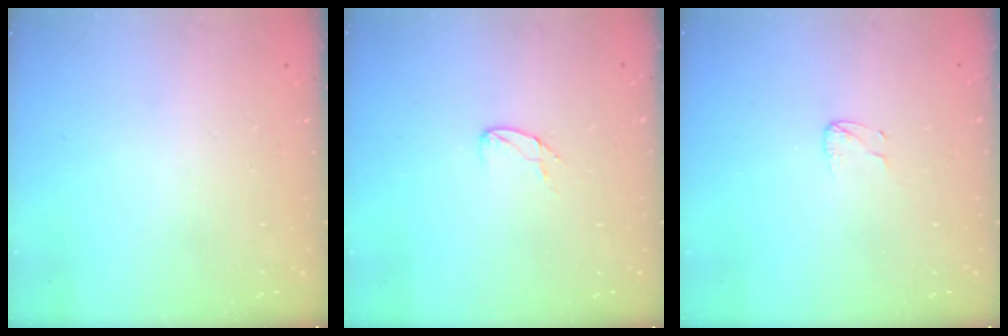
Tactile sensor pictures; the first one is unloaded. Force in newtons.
{"total": 4.9, "press": 4.9, "slide": 0.4}
{"total": 3.3, "press": 3.3, "slide": 0.3}